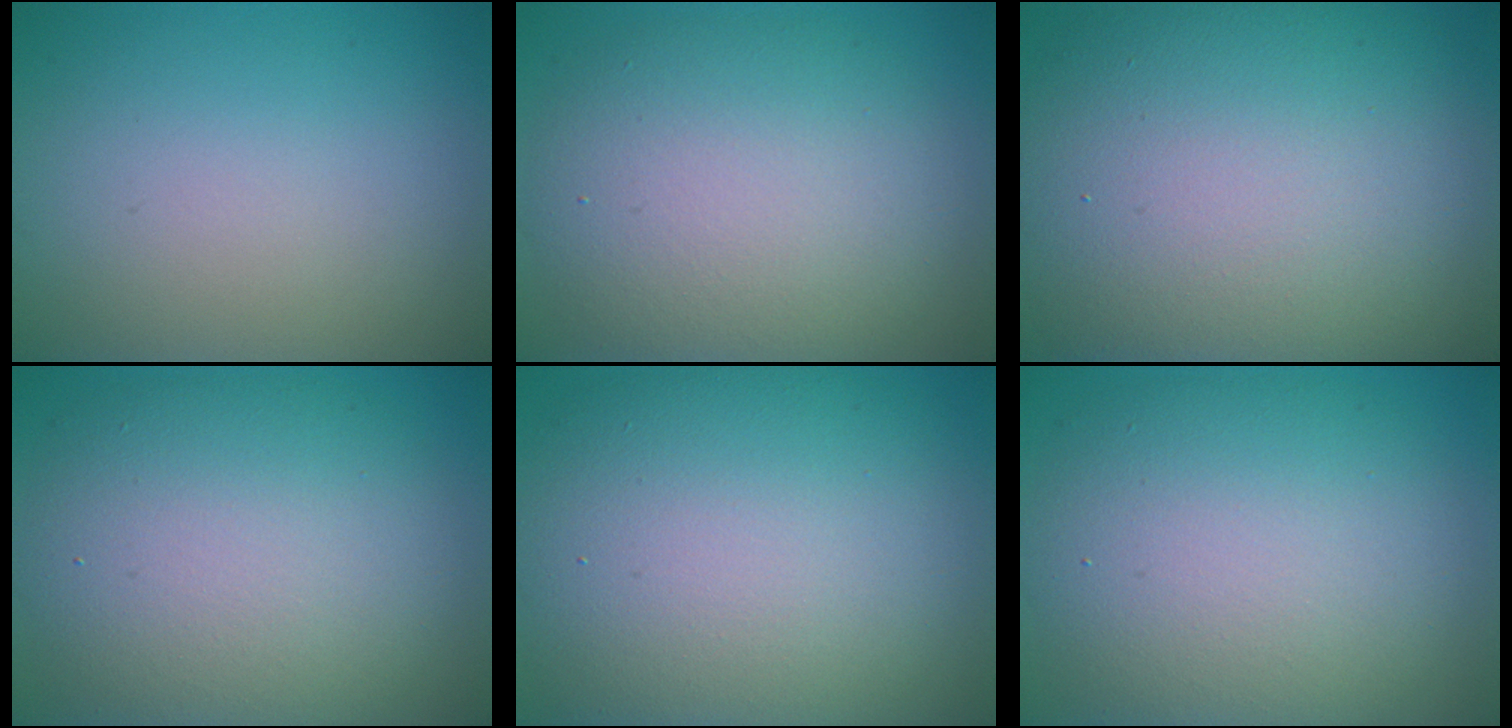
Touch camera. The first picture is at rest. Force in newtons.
{"total": 9.0, "press": 9.0, "slide": 0.2}
{"total": 16.2, "press": 16.2, "slide": 0.6}
{"total": 10.1, "press": 10.1, "slide": 0.6}
{"total": 13.9, "press": 13.9, "slide": 1.0}
{"total": 10.5, "press": 10.5, "slide": 0.4}